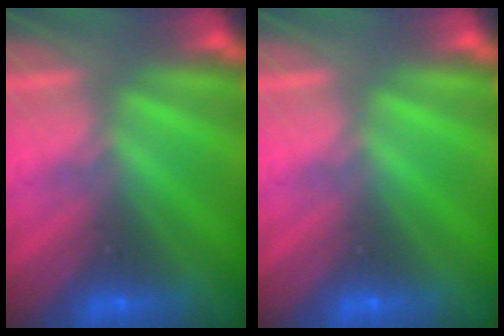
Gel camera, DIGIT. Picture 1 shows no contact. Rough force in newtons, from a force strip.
{"total": 0.0}